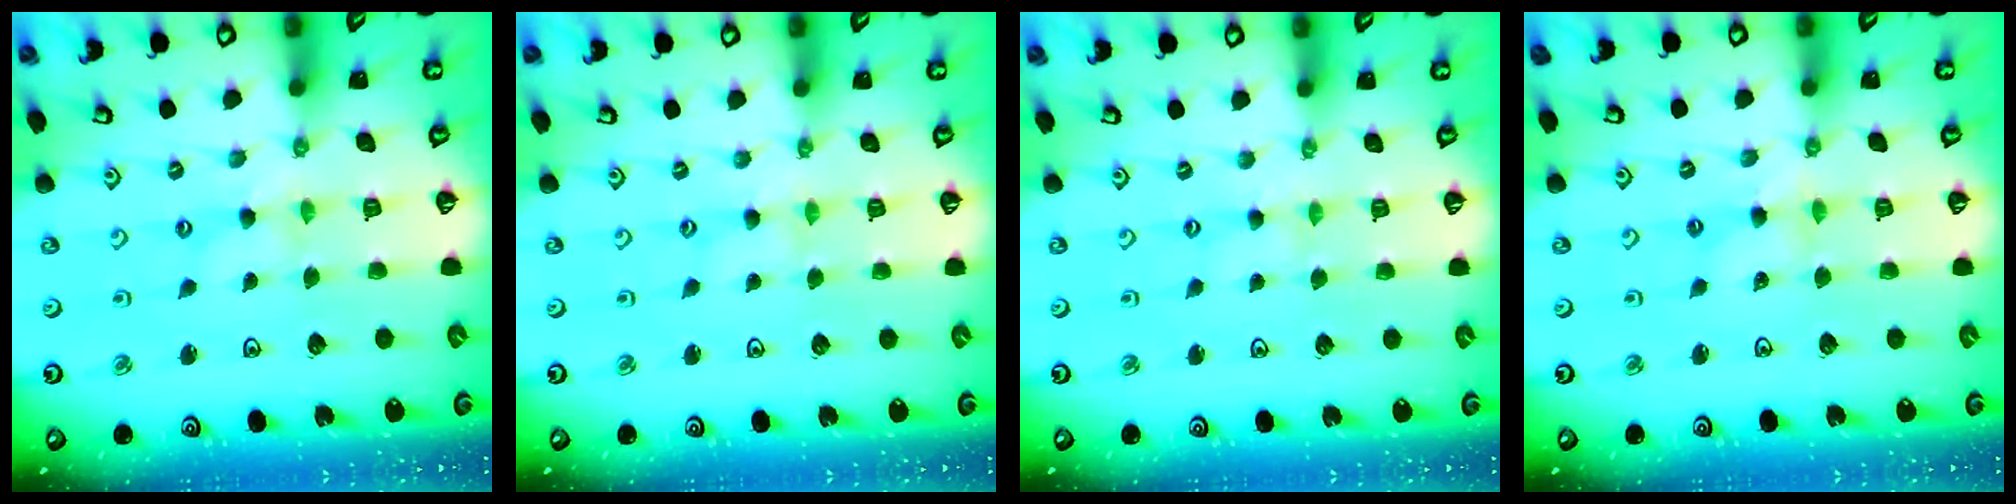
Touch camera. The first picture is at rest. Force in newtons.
{"total": 0.0}
{"total": 0.0}
{"total": 2.6, "press": 2.6, "slide": 0.3}